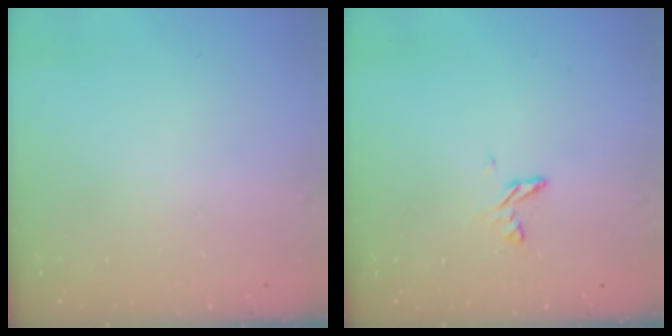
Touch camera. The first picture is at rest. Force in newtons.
{"total": 5.1, "press": 5.1, "slide": 0.4}